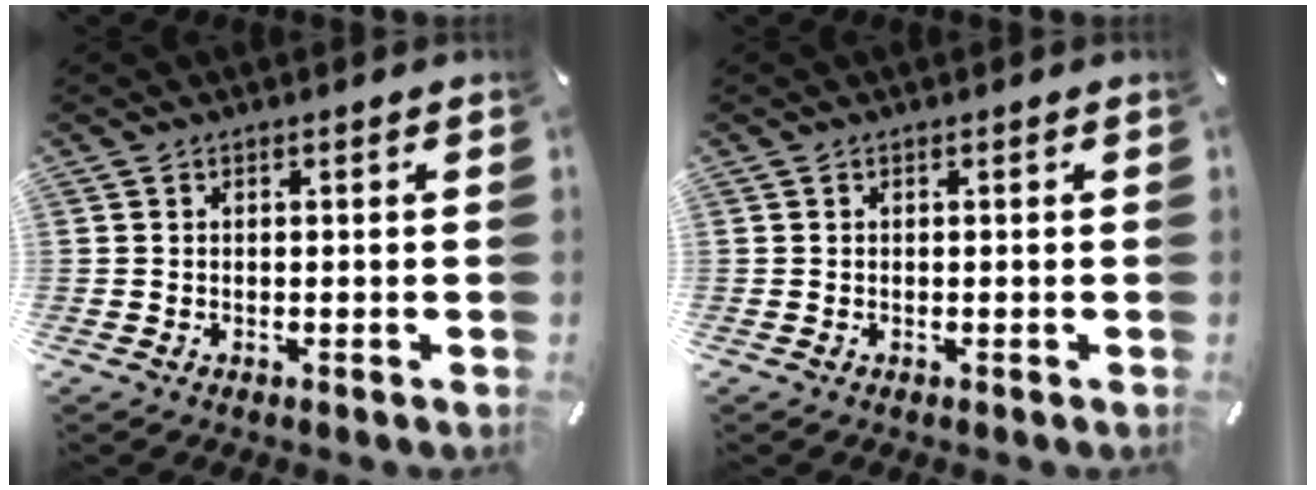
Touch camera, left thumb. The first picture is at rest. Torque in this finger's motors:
{"motor_torque": [0.00, 0.00, 0.00, 0.00, 0.00]}